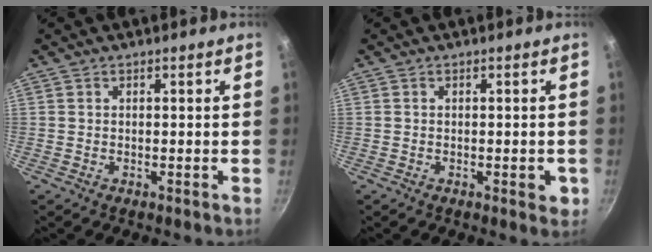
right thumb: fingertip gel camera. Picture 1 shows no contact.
{"total": 2.6, "force": [-0.7, 1.2, 2.1], "torque": [-0.020, 0.000, -0.011]}